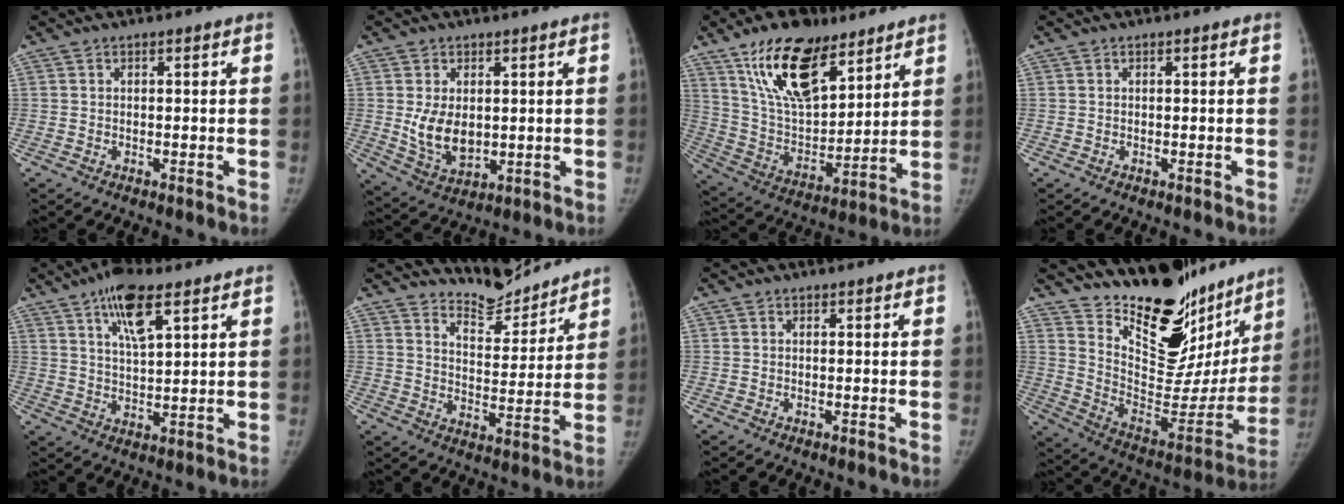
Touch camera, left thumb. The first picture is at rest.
{"total": 8.0, "force": [1.0, 5.6, 5.7], "torque": [-0.079, -0.021, 0.035]}
{"total": 19.9, "force": [12.1, 9.4, 12.7], "torque": [-0.182, -0.059, 0.223]}
{"total": 0.0}
{"total": 9.7, "force": [5.6, 3.4, 7.2], "torque": [-0.113, -0.024, 0.096]}
{"total": 8.8, "force": [8.6, 1.5, -0.1], "torque": [0.024, -0.078, 0.147]}
{"total": 0.0}
{"total": 27.0, "force": [21.3, 11.5, 11.9], "torque": [-0.137, -0.128, 0.319]}